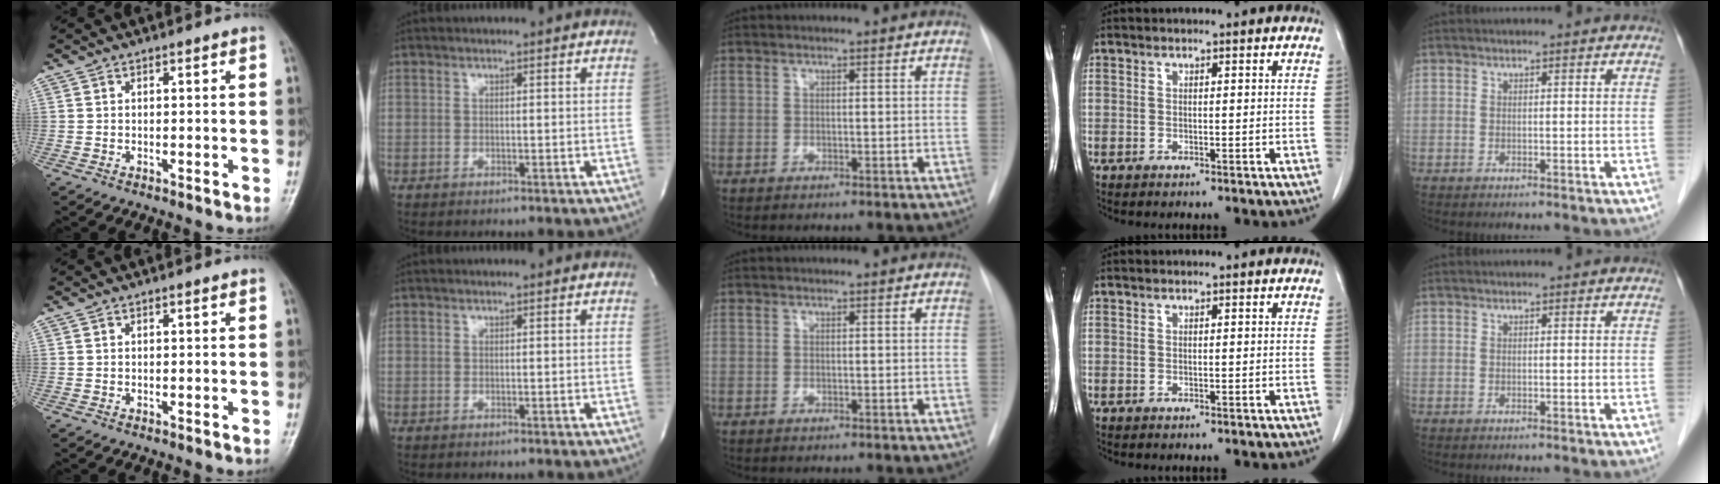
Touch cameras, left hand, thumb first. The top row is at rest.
{}